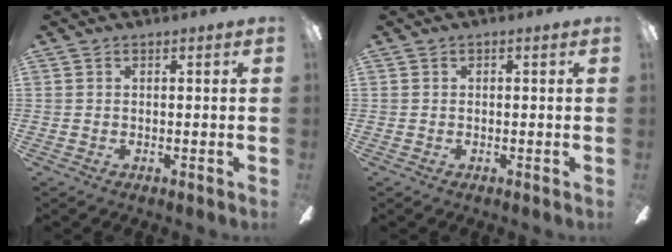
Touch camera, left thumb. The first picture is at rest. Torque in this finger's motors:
{"motor_torque": [0.00, 0.00, 0.08, -0.04, 0.00]}